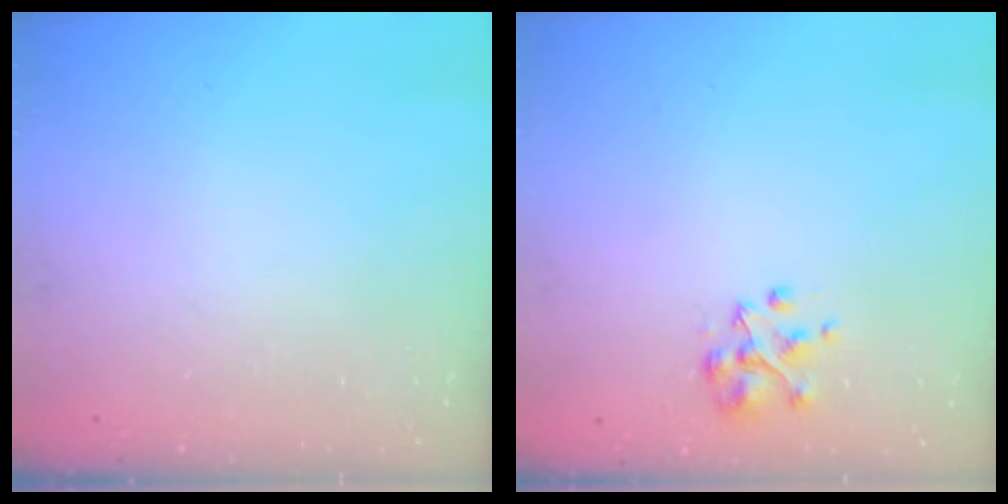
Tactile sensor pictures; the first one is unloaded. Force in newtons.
{"total": 3.6, "press": 3.6, "slide": 0.4}